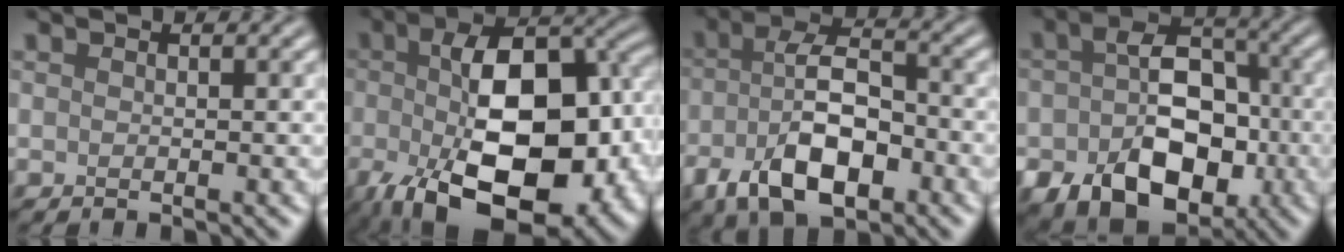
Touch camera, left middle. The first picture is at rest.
{"total": 15.6, "force": [-3.4, 8.1, 12.9], "torque": [-0.200, -0.014, -0.051]}
{"total": 8.5, "force": [-3.4, 4.0, 6.7], "torque": [-0.128, 0.003, -0.068]}
{"total": 11.1, "force": [-3.6, 7.4, 7.5], "torque": [-0.126, -0.020, -0.051]}